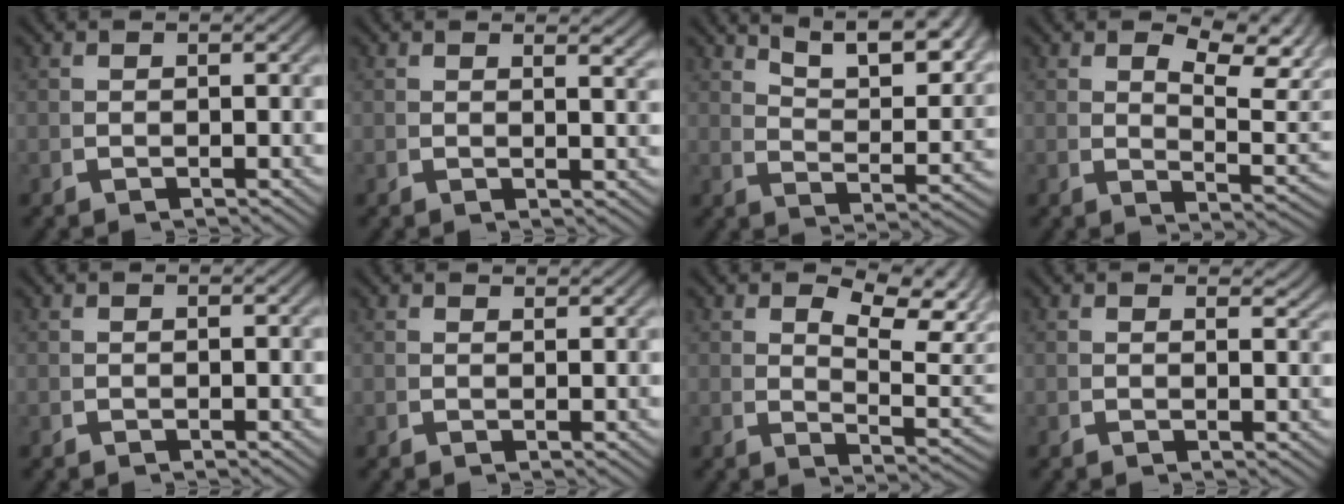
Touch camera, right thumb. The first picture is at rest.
{"total": 1.8, "force": [1.3, 0.5, 1.1], "torque": [-0.012, -0.002, 0.017]}
{"total": 9.6, "force": [6.8, 3.2, 6.0], "torque": [-0.075, 0.017, 0.100]}
{"total": 5.6, "force": [2.4, 2.3, 4.6], "torque": [-0.055, -0.003, 0.041]}
{"total": 0.0}
{"total": 1.2, "force": [1.2, 0.3, 0.2], "torque": [0.003, 0.002, 0.017]}
{"total": 6.0, "force": [2.2, 2.8, 4.8], "torque": [-0.062, -0.005, 0.038]}
{"total": 2.1, "force": [1.8, 0.8, 0.7], "torque": [-0.001, 0.005, 0.022]}